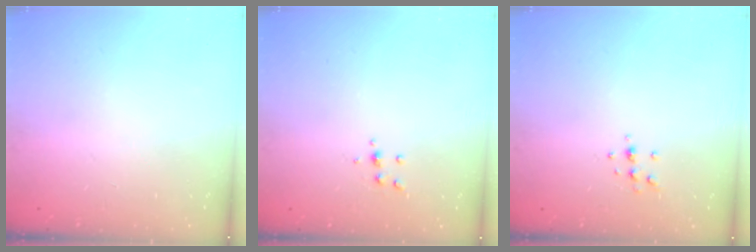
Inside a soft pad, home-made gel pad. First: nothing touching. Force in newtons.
{"total": 4.8, "press": 4.8, "slide": 0.5}
{"total": 5.5, "press": 5.3, "slide": 1.5}